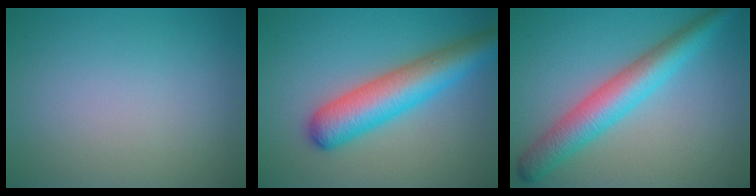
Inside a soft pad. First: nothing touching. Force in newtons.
{"total": 7.0, "press": 7.0, "slide": 0.2}
{"total": 5.8, "press": 5.8, "slide": 0.1}